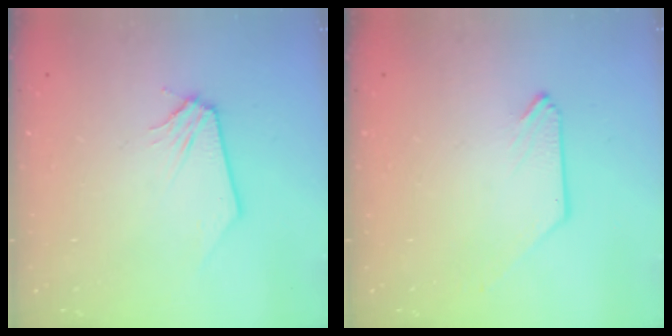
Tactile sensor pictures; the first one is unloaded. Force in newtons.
{"total": 0.0}